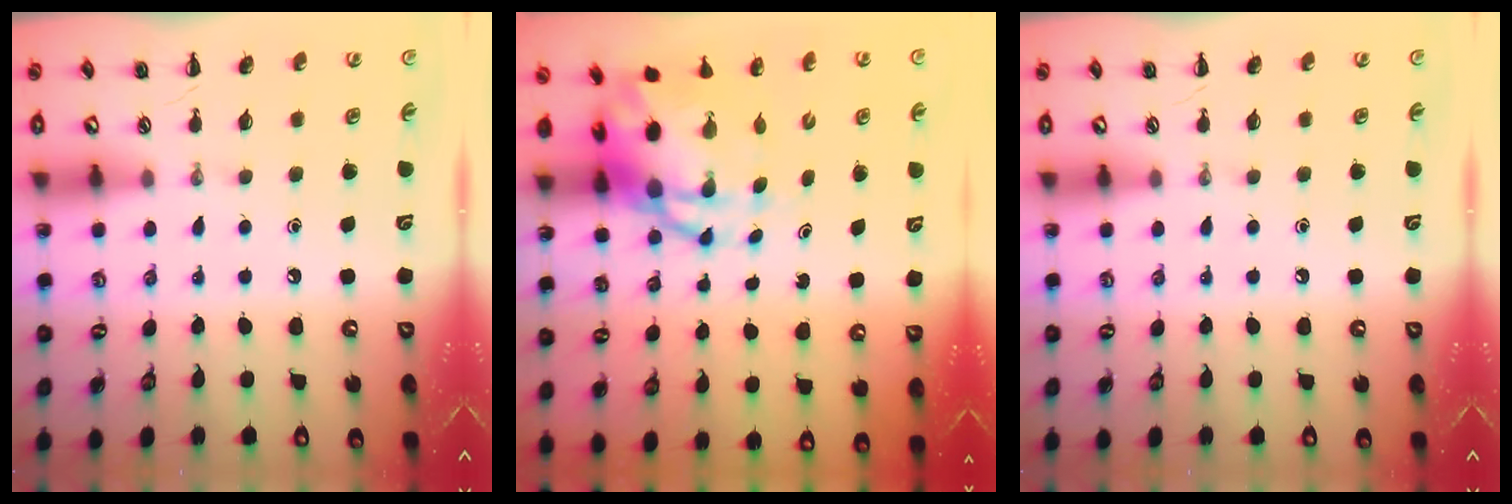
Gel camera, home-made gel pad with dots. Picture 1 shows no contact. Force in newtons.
{"total": 9.2, "press": 9.0, "slide": 2.2}
{"total": 0.0}